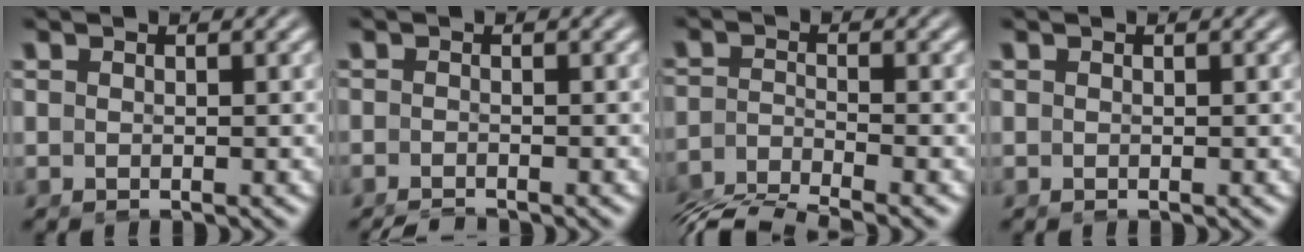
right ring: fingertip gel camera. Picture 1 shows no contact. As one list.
[{"total": 1.9, "force": [-1.8, -0.4, 0.1], "torque": [-0.001, -0.012, -0.026]}, {"total": 7.6, "force": [-7.0, 1.6, 2.5], "torque": [-0.034, -0.027, -0.100]}, {"total": 0.0}]